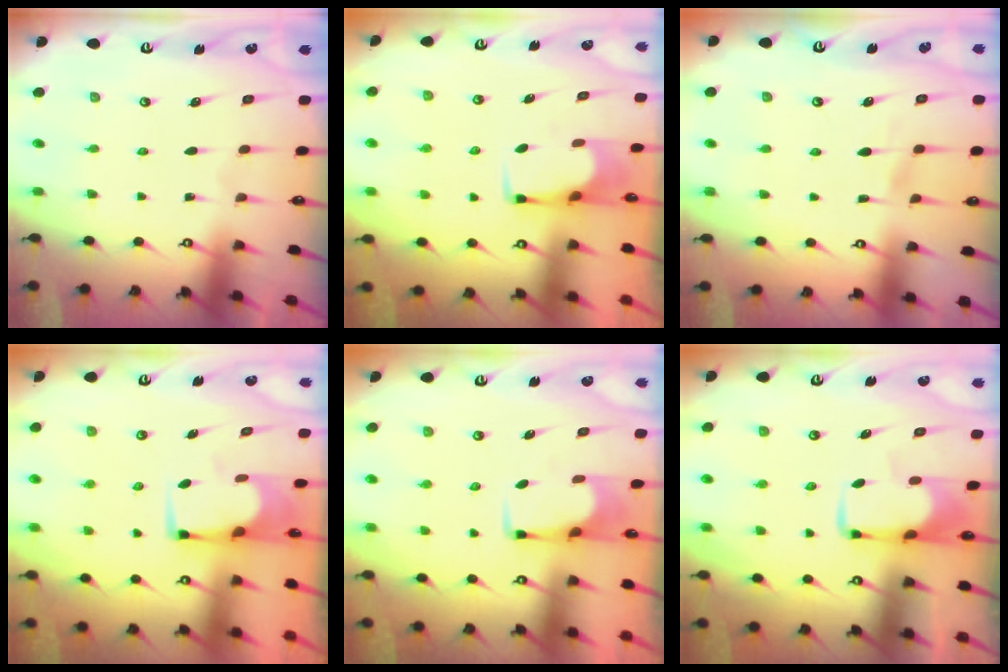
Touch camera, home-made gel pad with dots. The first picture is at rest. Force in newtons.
{"total": 2.3, "press": 2.3, "slide": 0.4}
{"total": 4.7, "press": 4.7, "slide": 0.5}
{"total": 2.4, "press": 2.4, "slide": 0.2}
{"total": 2.3, "press": 2.3, "slide": 0.3}
{"total": 1.9, "press": 1.9, "slide": 0.4}